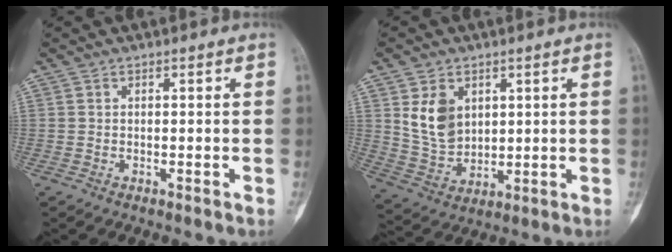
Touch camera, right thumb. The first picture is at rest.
{"total": 9.1, "force": [3.1, 6.6, 5.3], "torque": [-0.076, -0.019, 0.074]}